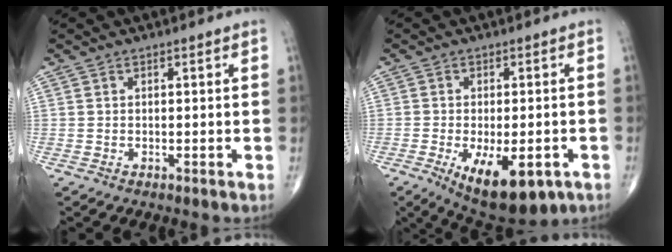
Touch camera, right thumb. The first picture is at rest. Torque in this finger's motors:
{"motor_torque": [-0.03, 0.52, -0.13, -0.23, 0.04]}